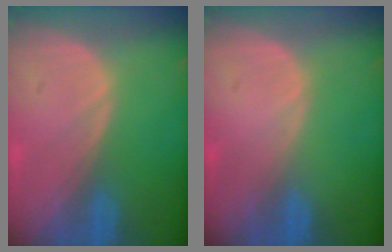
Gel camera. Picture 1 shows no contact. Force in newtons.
{"total": 0.0}